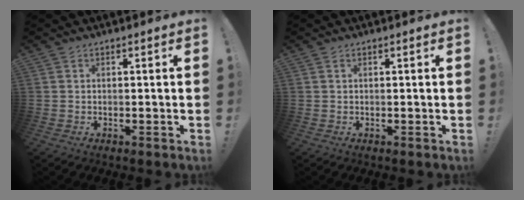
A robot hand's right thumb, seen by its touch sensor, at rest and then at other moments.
{"total": 0.0}